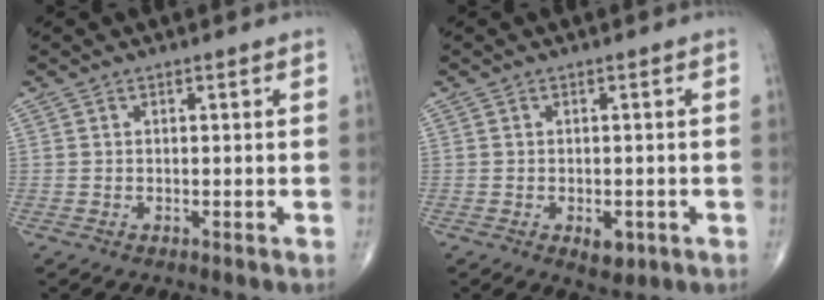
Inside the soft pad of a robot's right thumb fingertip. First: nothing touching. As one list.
[{"total": 3.3, "force": [-1.2, 1.8, 2.4], "torque": [-0.023, -0.002, -0.010]}]